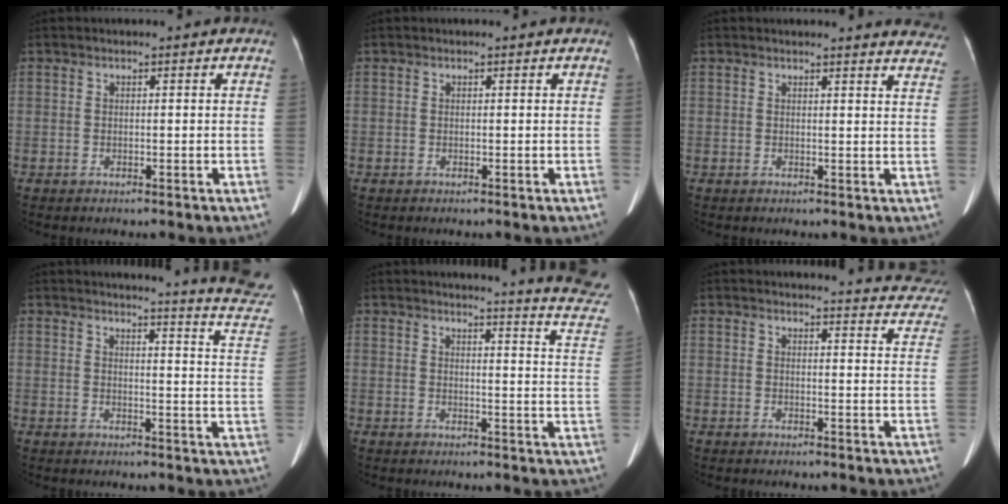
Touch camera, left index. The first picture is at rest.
{"total": 0.0}
{"total": 9.7, "force": [9.5, 0.9, 1.7], "torque": [0.005, -0.052, 0.069]}
{"total": 16.7, "force": [16.3, -1.4, 2.9], "torque": [-0.030, -0.143, 0.153]}
{"total": 16.3, "force": [15.9, -0.7, 3.4], "torque": [-0.030, -0.130, 0.147]}
{"total": 15.7, "force": [15.3, 2.3, 2.4], "torque": [0.002, -0.074, 0.137]}